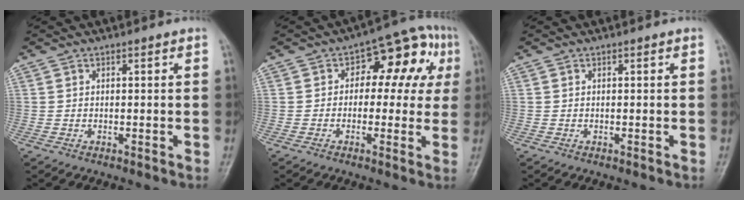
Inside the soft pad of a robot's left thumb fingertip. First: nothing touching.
{"total": 12.6, "force": [2.4, 7.8, 9.6], "torque": [-0.060, 0.040, 0.018]}
{"total": 0.0}